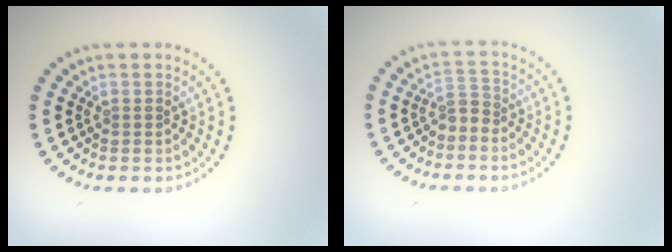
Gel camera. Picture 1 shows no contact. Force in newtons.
{"total": 1.8, "press": 1.2, "slide": 1.3}